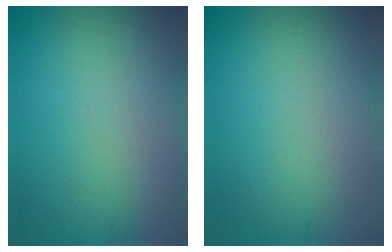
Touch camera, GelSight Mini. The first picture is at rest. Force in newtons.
{"total": 0.0}